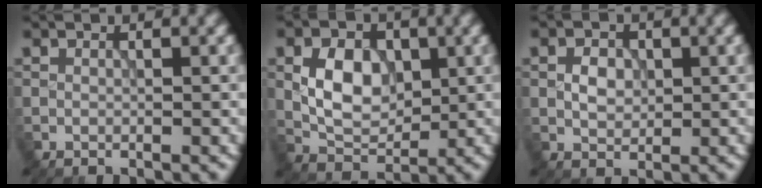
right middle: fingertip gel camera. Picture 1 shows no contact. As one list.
[{"total": 5.3, "force": [0.5, 3.7, 3.8], "torque": [-0.071, -0.001, 0.009]}, {"total": 2.1, "force": [0.1, 1.6, 1.5], "torque": [-0.025, 0.001, 0.000]}]